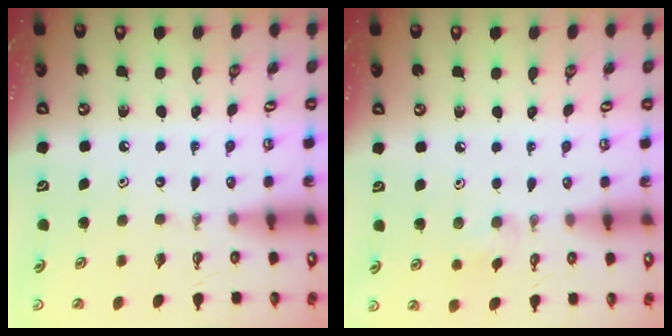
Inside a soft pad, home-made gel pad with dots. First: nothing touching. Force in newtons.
{"total": 6.8, "press": 6.7, "slide": 0.7}